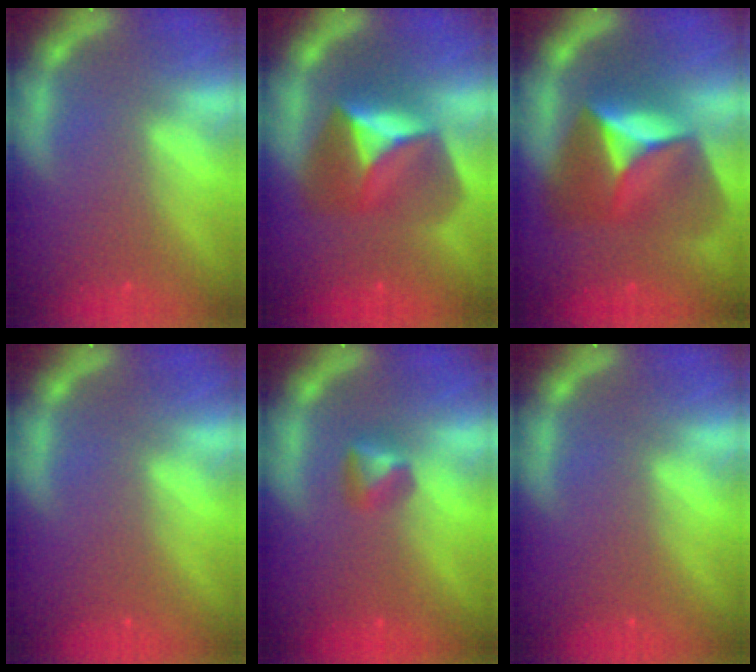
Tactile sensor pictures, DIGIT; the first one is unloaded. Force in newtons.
{"total": 7.9}
{"total": 10.0}
{"total": 0.0}
{"total": 1.9}
{"total": 0.0}